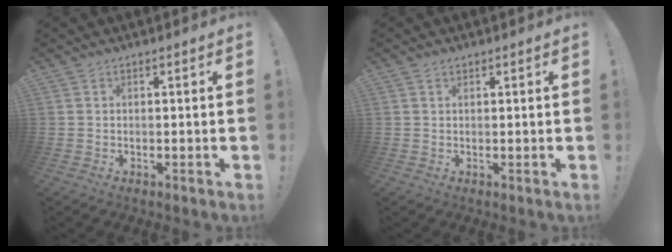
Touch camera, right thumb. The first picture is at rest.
{"total": 0.8, "force": [0.7, 0.4, 0.2], "torque": [-0.003, -0.001, 0.013]}